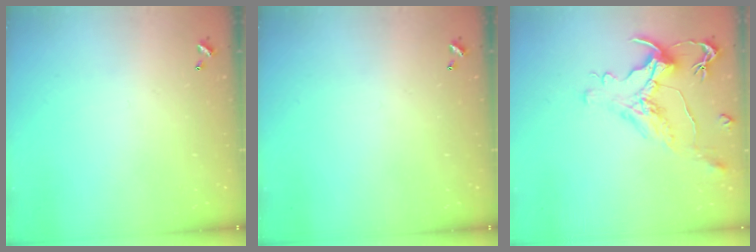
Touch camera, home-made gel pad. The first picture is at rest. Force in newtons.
{"total": 0.0}
{"total": 1.6, "press": 1.0, "slide": 1.3}